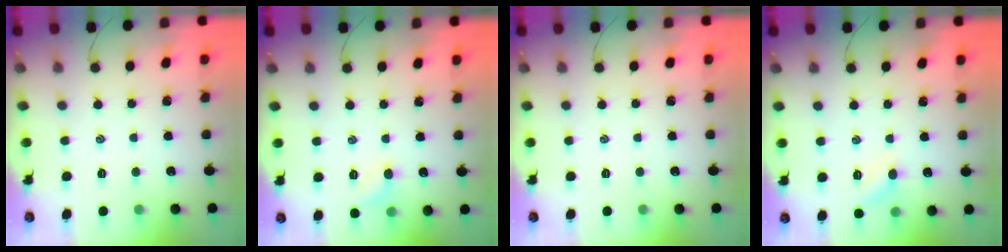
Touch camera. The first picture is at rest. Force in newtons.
{"total": 5.0, "press": 4.7, "slide": 1.5}
{"total": 0.0}
{"total": 5.1, "press": 4.9, "slide": 1.6}